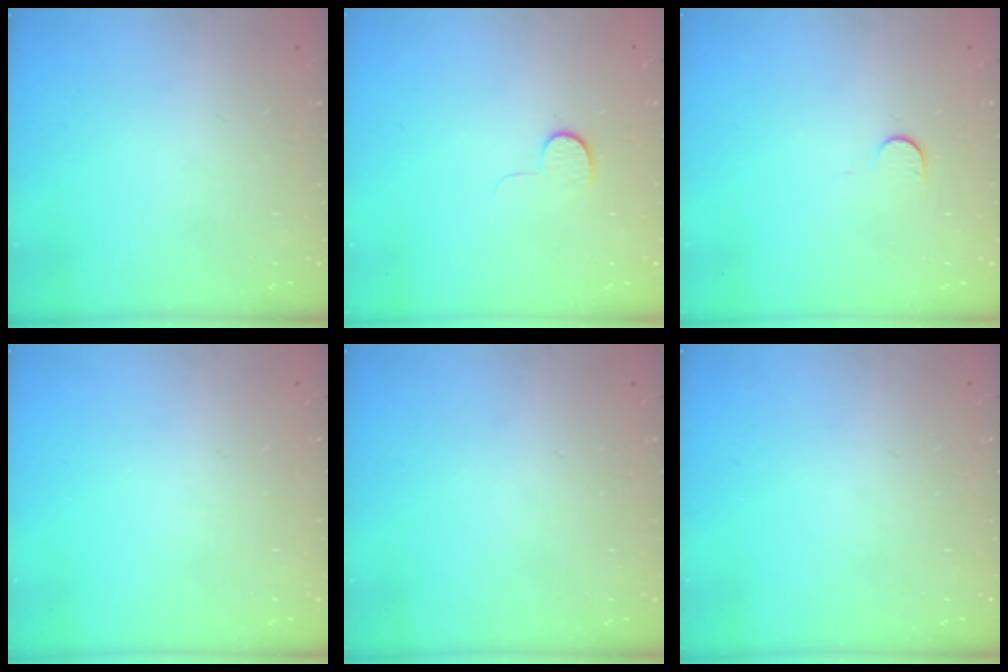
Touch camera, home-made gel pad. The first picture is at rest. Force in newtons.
{"total": 4.8, "press": 4.7, "slide": 0.5}
{"total": 6.1, "press": 6.1, "slide": 0.6}
{"total": 0.0}
{"total": 0.0}
{"total": 0.0}